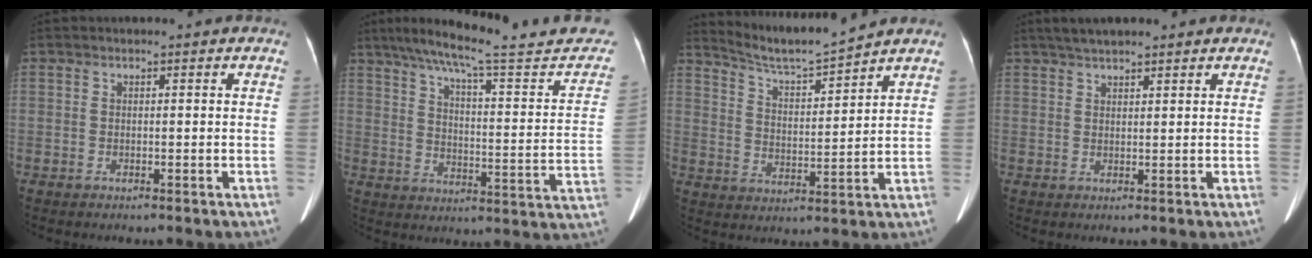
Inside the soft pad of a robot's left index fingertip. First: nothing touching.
{"total": 25.8, "force": [22.4, 1.8, 12.7], "torque": [-0.184, -0.038, 0.290]}
{"total": 8.1, "force": [7.8, -1.5, 1.4], "torque": [-0.040, -0.007, 0.152]}
{"total": 4.4, "force": [3.6, 0.8, 2.3], "torque": [-0.042, 0.023, 0.064]}